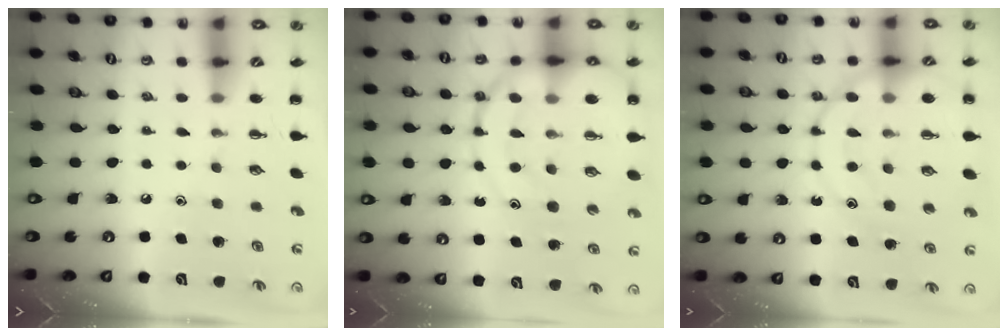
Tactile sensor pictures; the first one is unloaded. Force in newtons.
{"total": 20.6, "press": 20.4, "slide": 2.8}
{"total": 16.8, "press": 16.7, "slide": 2.3}